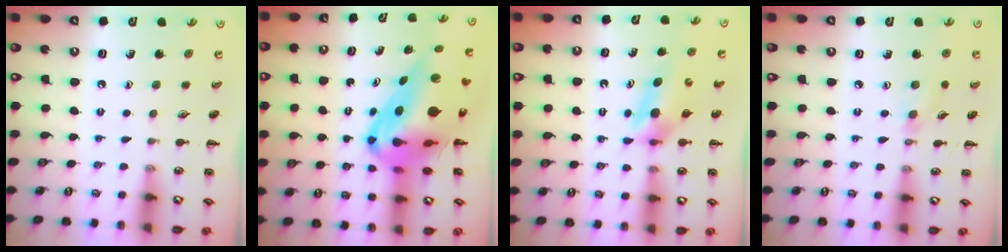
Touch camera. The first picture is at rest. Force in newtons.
{"total": 16.9, "press": 16.1, "slide": 5.3}
{"total": 4.5, "press": 4.4, "slide": 0.5}
{"total": 4.0, "press": 3.7, "slide": 1.6}